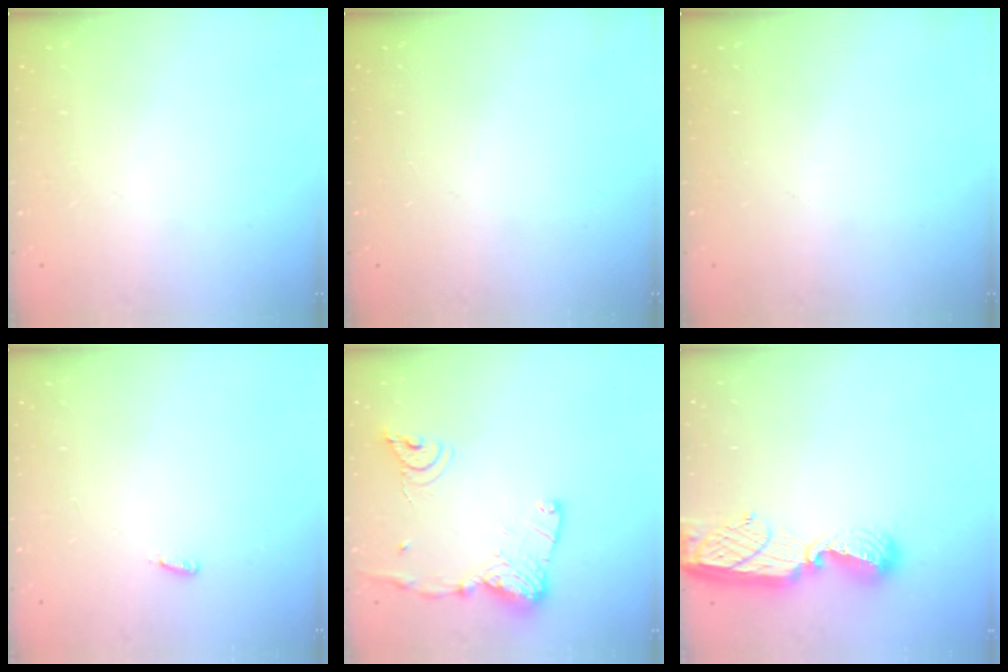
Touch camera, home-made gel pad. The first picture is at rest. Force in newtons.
{"total": 0.0}
{"total": 0.0}
{"total": 2.9, "press": 2.8, "slide": 0.9}
{"total": 15.3, "press": 15.3, "slide": 1.2}
{"total": 10.7, "press": 10.7, "slide": 1.0}